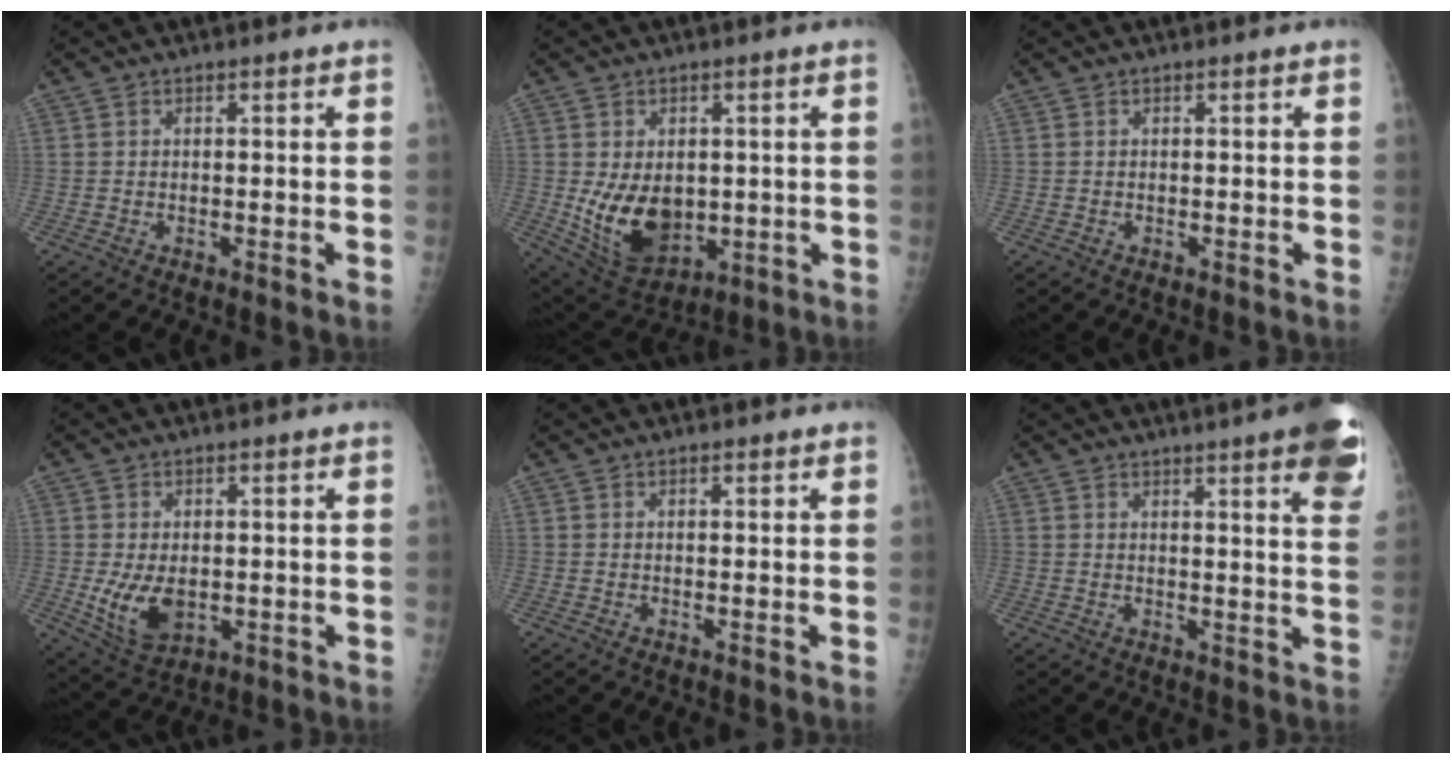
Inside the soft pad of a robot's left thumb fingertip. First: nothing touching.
{"total": 12.1, "force": [-0.6, 8.3, 8.8], "torque": [-0.120, -0.018, 0.018]}
{"total": 0.0}
{"total": 7.7, "force": [-0.8, 4.9, 5.9], "torque": [-0.097, -0.016, 0.001]}
{"total": 0.8, "force": [0.5, 0.3, 0.5], "torque": [-0.010, -0.001, 0.008]}
{"total": 13.6, "force": [8.2, 1.8, 10.7], "torque": [-0.114, -0.028, 0.084]}